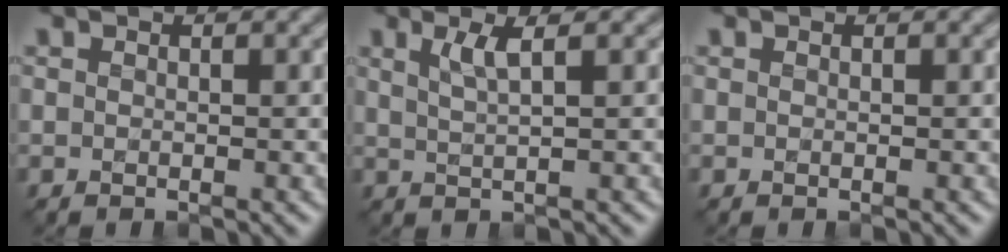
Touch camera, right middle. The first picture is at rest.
{"total": 2.1, "force": [1.0, 0.3, 1.8], "torque": [-0.034, -0.006, 0.022]}
{"total": 0.0}